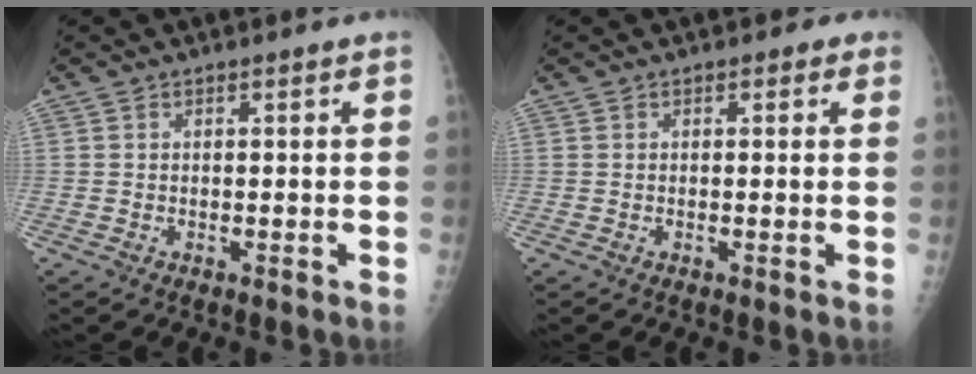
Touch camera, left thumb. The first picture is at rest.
{"total": 1.3, "force": [0.6, 0.9, 0.7], "torque": [0.005, 0.001, 0.000]}